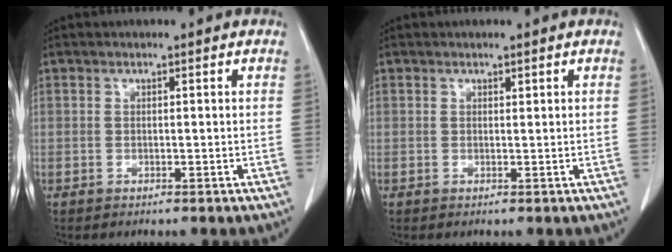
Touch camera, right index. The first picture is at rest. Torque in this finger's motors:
{"motor_torque": [-0.09, 0.06, 0.00, -0.01]}